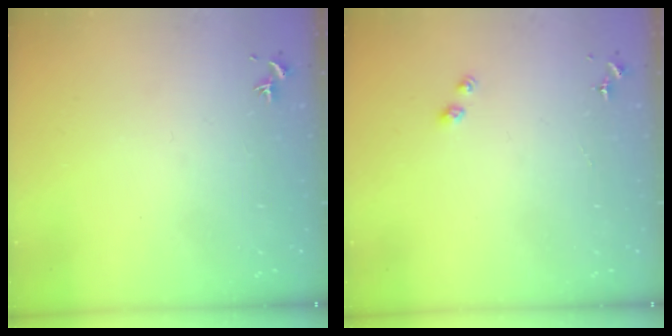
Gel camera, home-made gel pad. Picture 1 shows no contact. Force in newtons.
{"total": 2.3, "press": 2.3, "slide": 0.3}